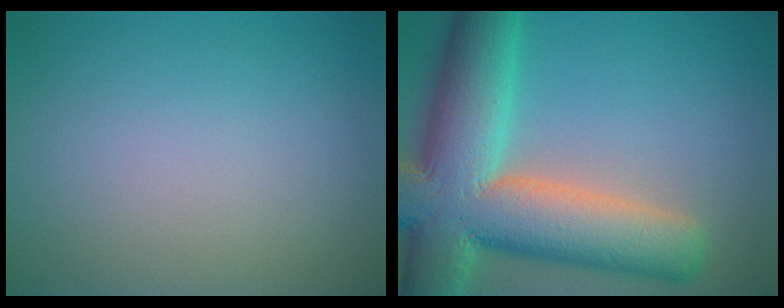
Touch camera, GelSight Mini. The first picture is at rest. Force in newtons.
{"total": 14.2, "press": 14.2, "slide": 1.0}